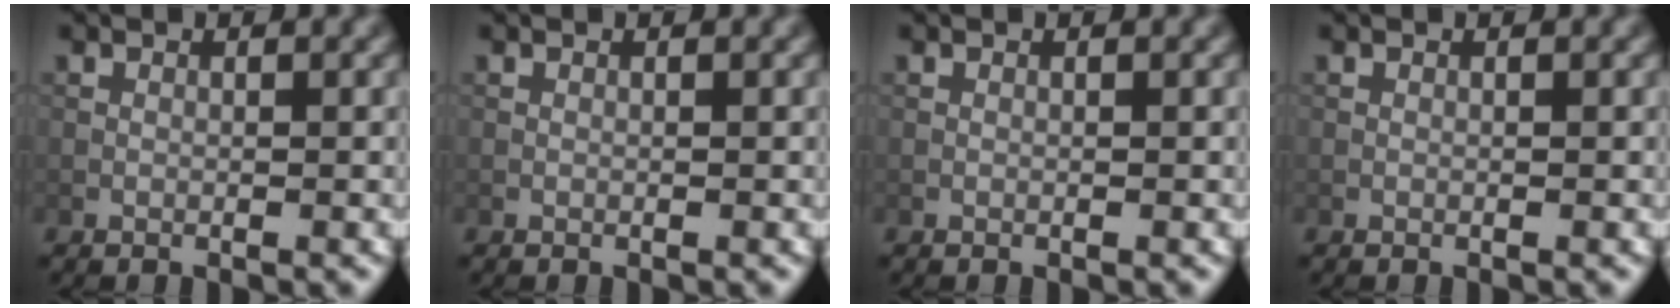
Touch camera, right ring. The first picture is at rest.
{"total": 0.0}
{"total": 0.0}
{"total": 0.0}